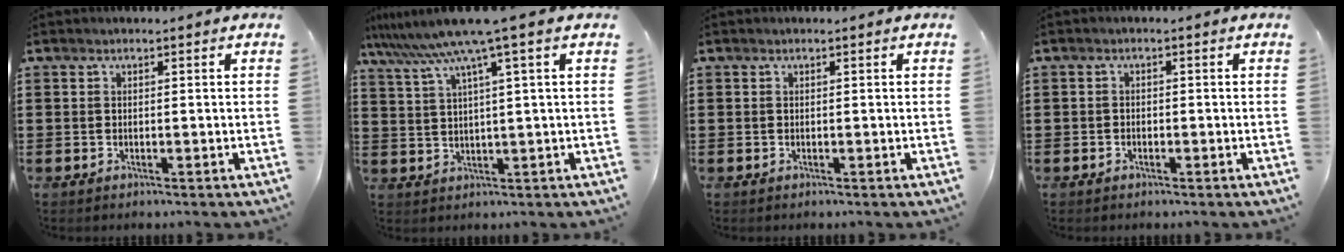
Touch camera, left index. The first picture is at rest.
{"total": 7.9, "force": [4.8, -0.8, 6.2], "torque": [-0.143, -0.030, 0.078]}
{"total": 0.0}
{"total": 0.9, "force": [-0.8, 0.5, 0.1], "torque": [-0.006, 0.001, -0.017]}